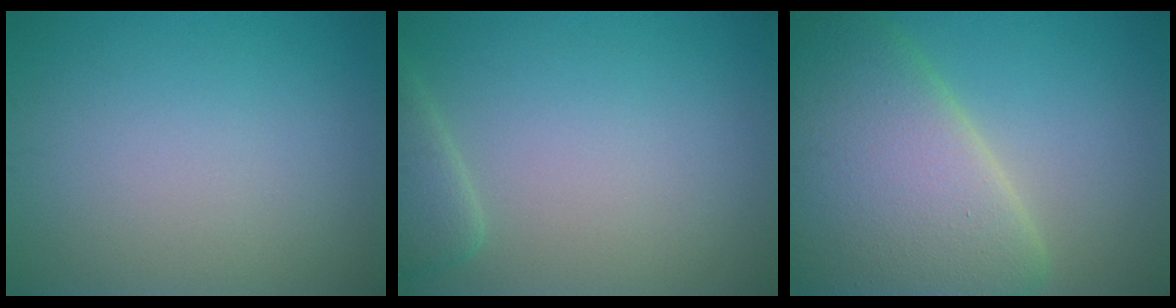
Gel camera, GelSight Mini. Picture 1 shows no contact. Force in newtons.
{"total": 2.2, "press": 2.2, "slide": 0.2}
{"total": 11.1, "press": 11.1, "slide": 0.6}